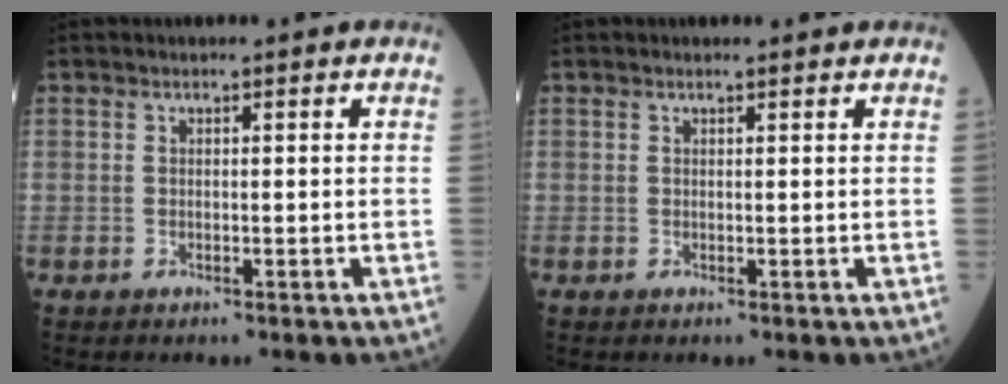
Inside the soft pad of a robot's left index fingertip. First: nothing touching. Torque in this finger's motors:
{"motor_torque": [0.02, -0.11, -0.15, 0.00]}